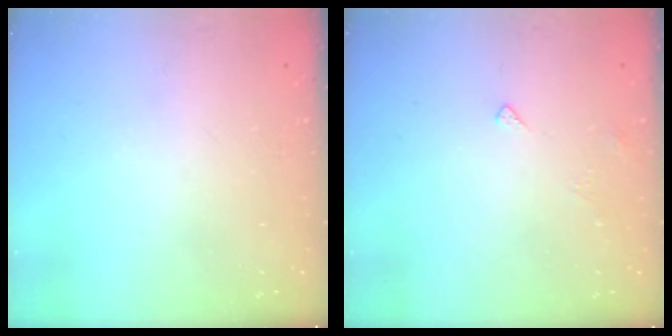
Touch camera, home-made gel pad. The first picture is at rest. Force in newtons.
{"total": 3.5, "press": 3.5, "slide": 0.4}